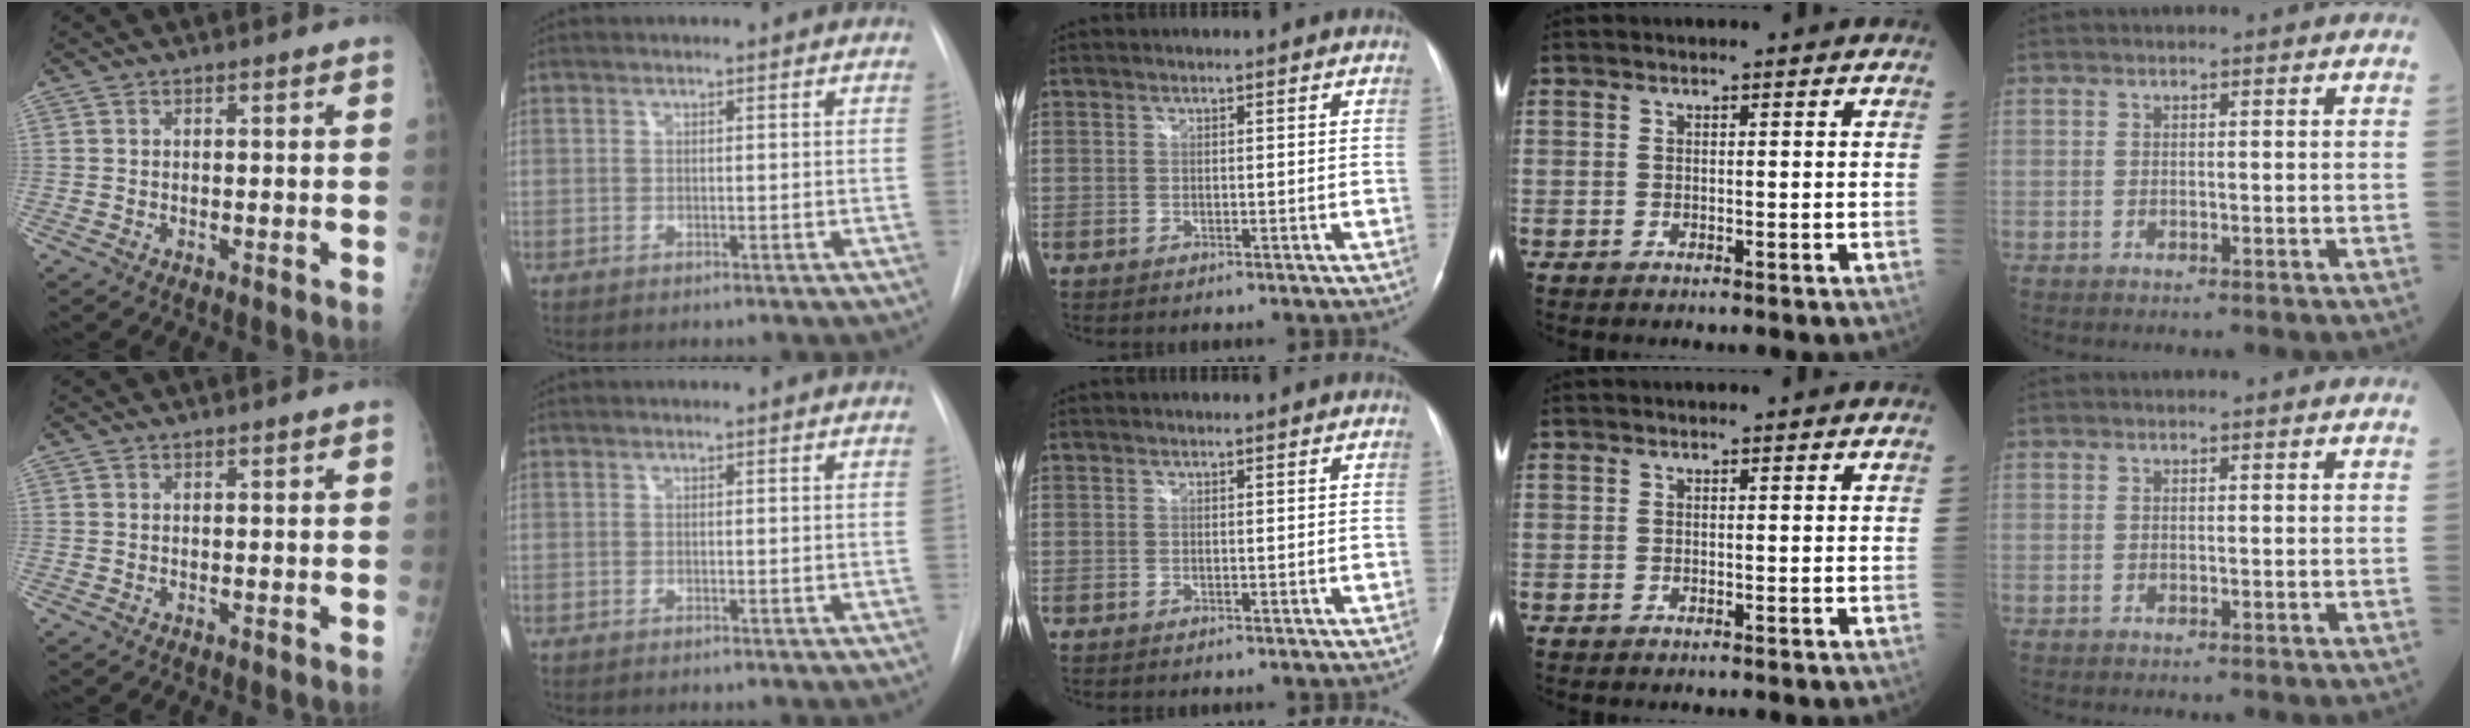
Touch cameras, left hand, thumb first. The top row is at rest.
{}